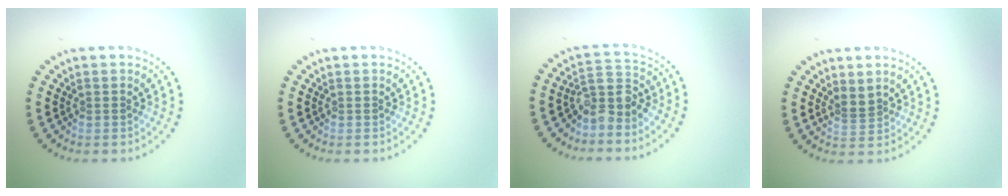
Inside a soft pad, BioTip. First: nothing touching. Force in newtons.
{"total": 0.0}
{"total": 3.1, "press": 2.3, "slide": 2.1}
{"total": 1.3, "press": 0.8, "slide": 1.1}